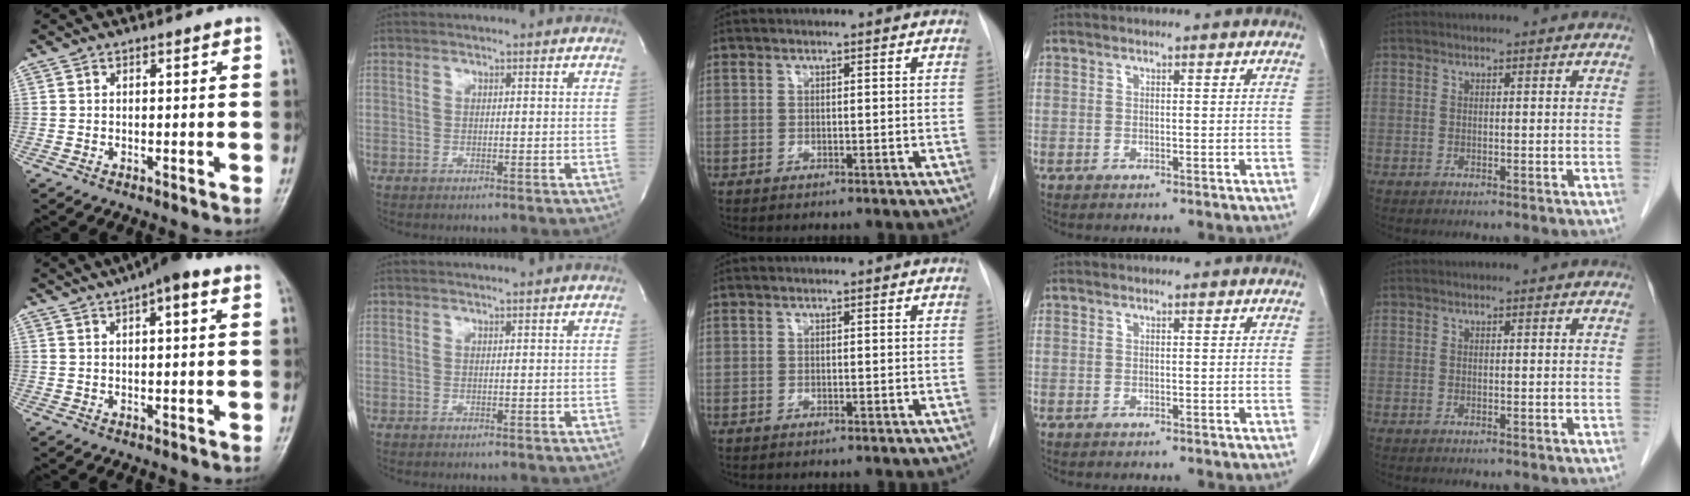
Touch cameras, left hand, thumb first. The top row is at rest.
{"thumb": {"total": 9.0, "force": [4.8, 2.7, 7.1], "torque": [-0.101, 0.012, 0.065]}, "index": {"total": 1.0, "force": [0.9, -0.3, 0.3], "torque": [-0.007, 0.001, 0.017]}}